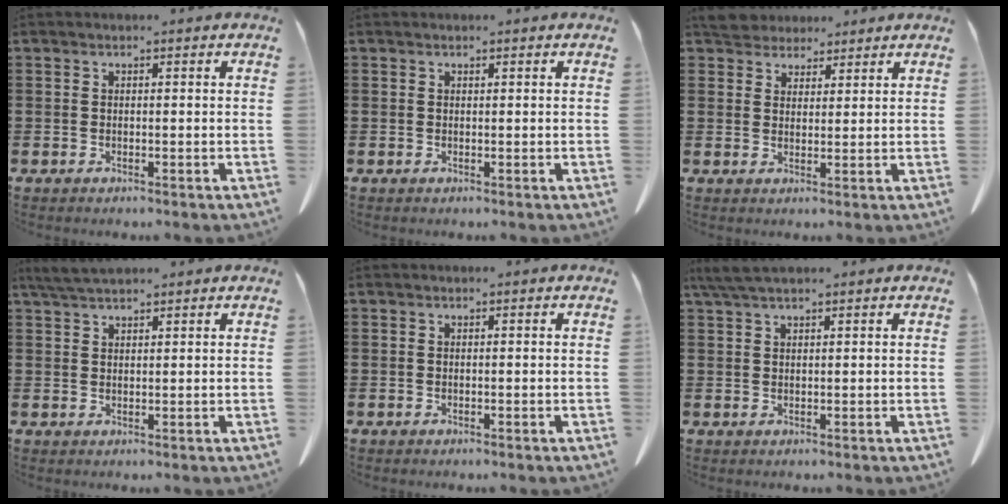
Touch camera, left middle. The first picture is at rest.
{"total": 0.0}
{"total": 4.7, "force": [4.4, 1.6, 0.7], "torque": [-0.031, -0.006, 0.084]}
{"total": 3.4, "force": [2.9, 0.6, 1.6], "torque": [-0.040, -0.001, 0.055]}
{"total": 0.0}
{"total": 3.4, "force": [2.6, 0.5, 2.2], "torque": [-0.049, 0.001, 0.049]}